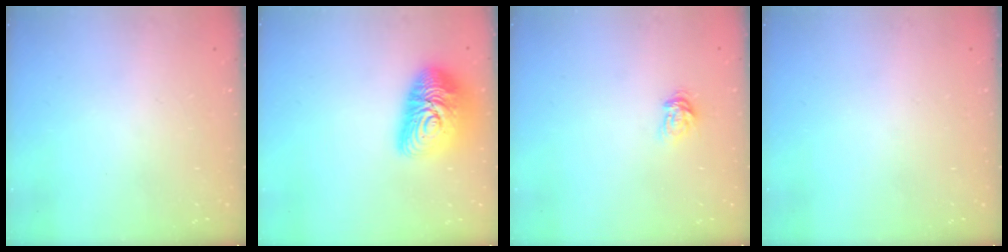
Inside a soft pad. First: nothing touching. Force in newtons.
{"total": 15.9, "press": 15.9, "slide": 1.0}
{"total": 4.8, "press": 4.8, "slide": 0.7}
{"total": 0.0}